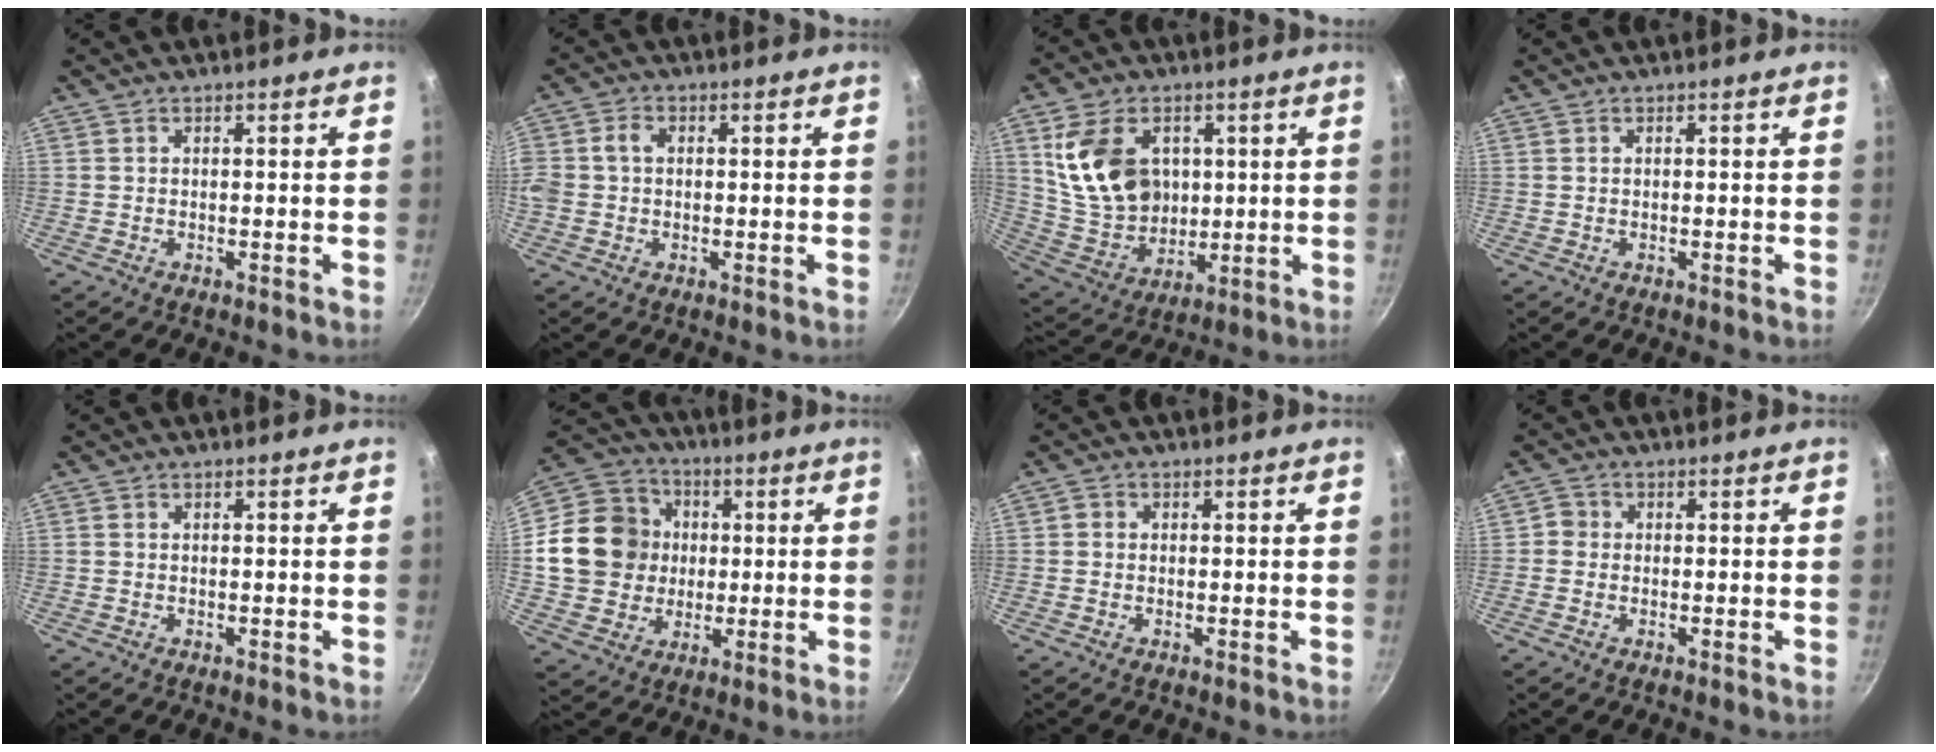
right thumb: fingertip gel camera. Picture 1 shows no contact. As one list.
[{"total": 5.0, "force": [0.3, 3.9, 3.2], "torque": [-0.068, 0.013, -0.006]}, {"total": 16.8, "force": [4.0, 12.3, 10.7], "torque": [-0.175, -0.017, 0.091]}, {"total": 0.0}, {"total": 0.0}, {"total": 17.3, "force": [0.8, 15.5, 7.6], "torque": [-0.121, 0.027, 0.015]}, {"total": 1.2, "force": [-0.1, 1.1, 0.5], "torque": [-0.007, 0.005, -0.004]}, {"total": 2.0, "force": [-0.5, 1.9, 0.5], "torque": [0.003, 0.006, -0.016]}]